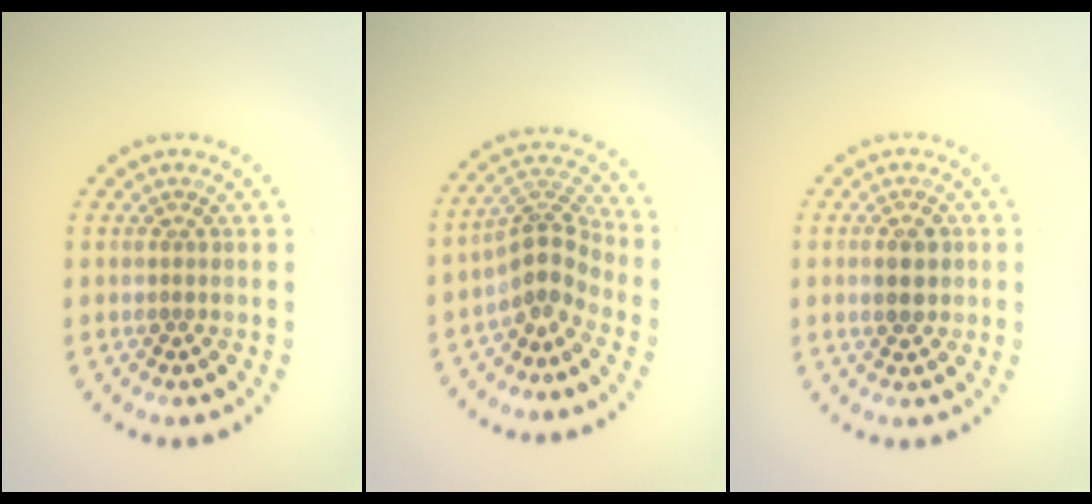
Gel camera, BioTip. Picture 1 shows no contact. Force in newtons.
{"total": 3.3, "press": 2.3, "slide": 2.4}
{"total": 1.9, "press": 1.9, "slide": 0.2}